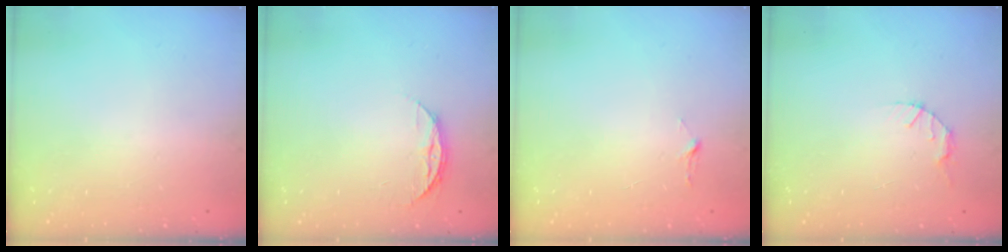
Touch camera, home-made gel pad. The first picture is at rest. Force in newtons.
{"total": 7.3, "press": 7.3, "slide": 0.6}
{"total": 2.9, "press": 2.9, "slide": 0.3}
{"total": 2.8, "press": 2.8, "slide": 0.4}